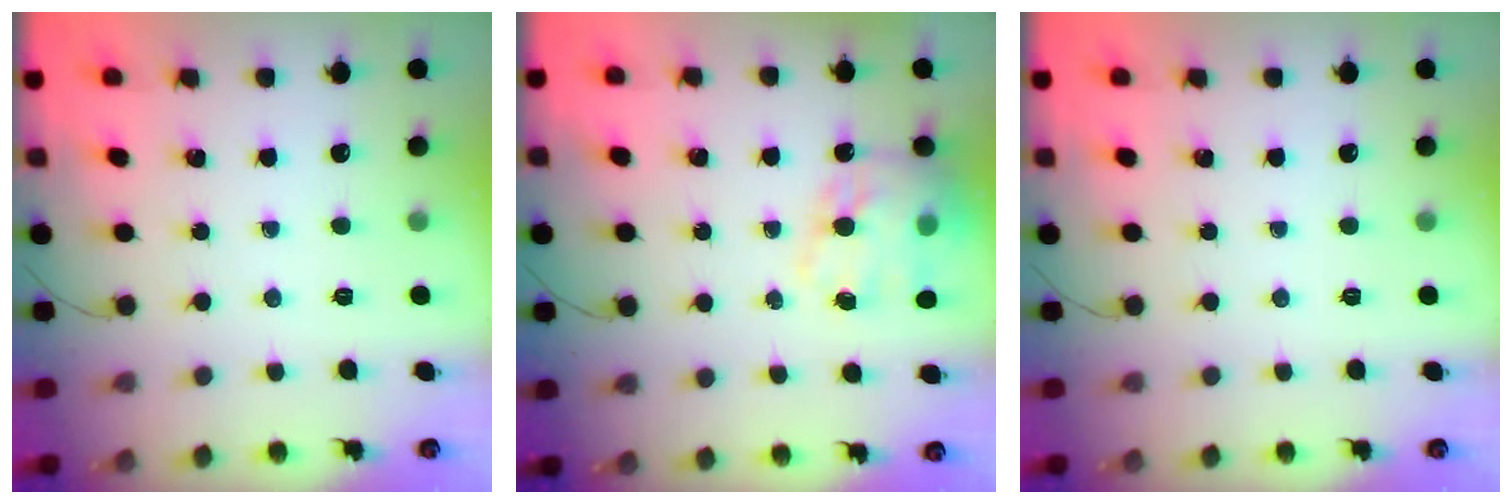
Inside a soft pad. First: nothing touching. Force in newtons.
{"total": 17.1, "press": 16.6, "slide": 4.2}
{"total": 0.0}